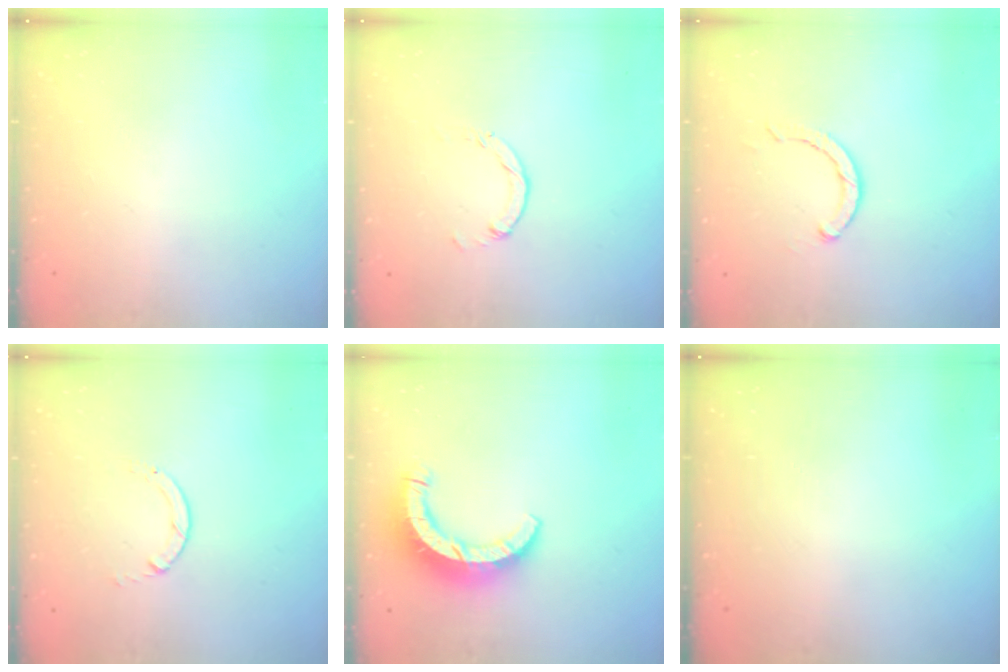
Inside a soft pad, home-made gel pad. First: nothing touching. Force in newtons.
{"total": 1.5, "press": 1.5, "slide": 0.2}
{"total": 2.6, "press": 2.5, "slide": 0.4}
{"total": 0.6, "press": 0.5, "slide": 0.1}
{"total": 9.6, "press": 9.6, "slide": 1.0}
{"total": 0.0}